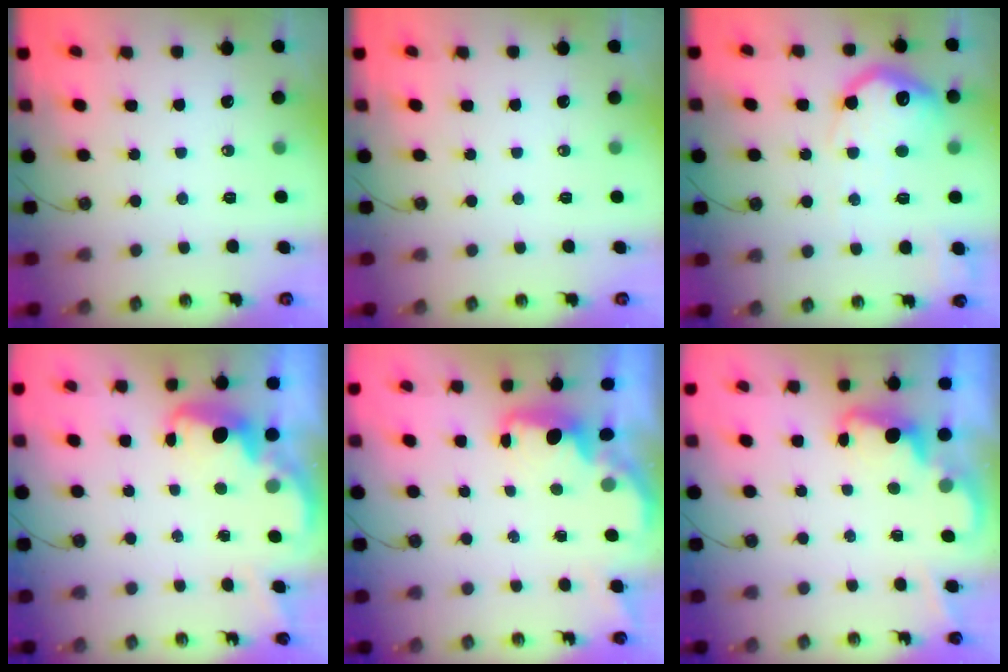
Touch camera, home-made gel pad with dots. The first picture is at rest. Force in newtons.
{"total": 0.0}
{"total": 18.3, "press": 18.3, "slide": 1.3}
{"total": 2.6, "press": 2.6, "slide": 0.5}
{"total": 1.5, "press": 1.3, "slide": 0.7}
{"total": 2.0, "press": 1.9, "slide": 0.5}